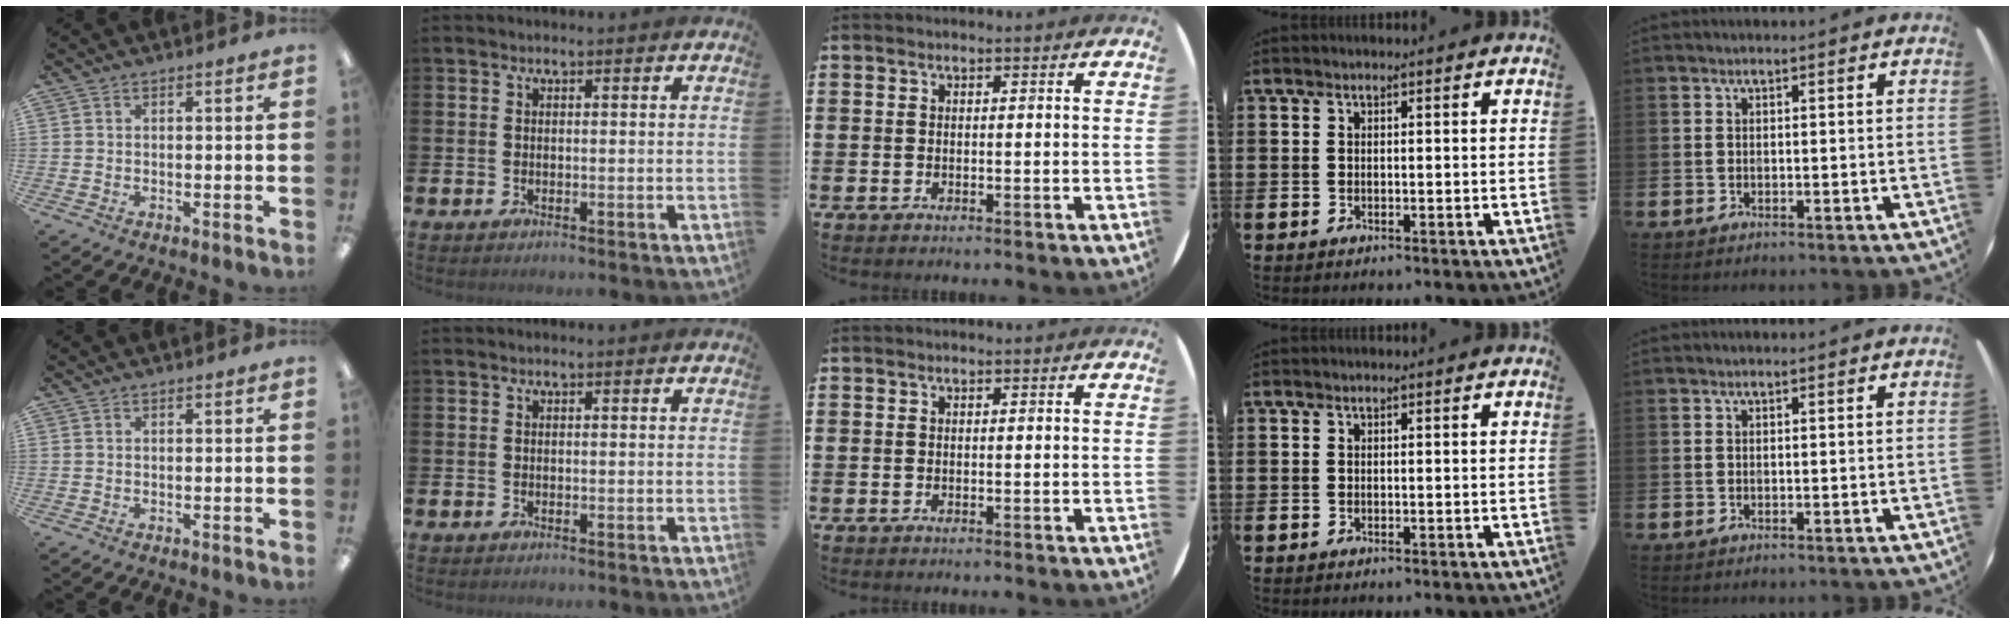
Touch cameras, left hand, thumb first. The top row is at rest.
{}